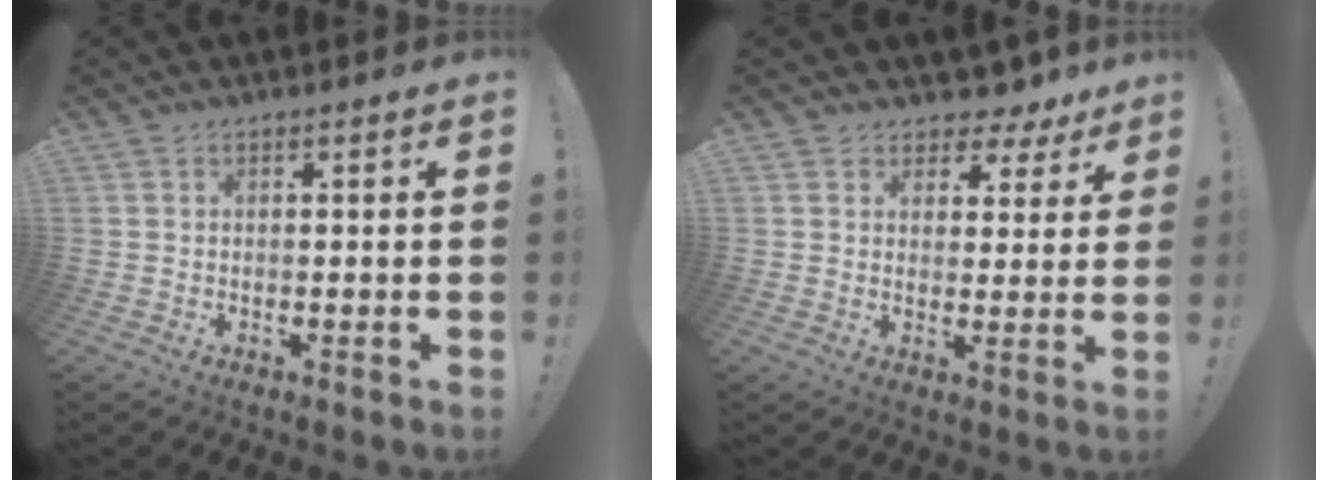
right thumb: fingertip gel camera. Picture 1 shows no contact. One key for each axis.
{"total": 4.8, "fx": 3.6, "fy": 2.9, "fz": 1.2, "tx": -0.009, "ty": -0.036, "tz": 0.065}